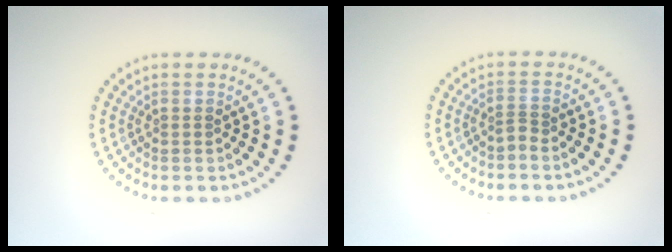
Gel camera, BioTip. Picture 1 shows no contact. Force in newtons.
{"total": 0.8, "press": 0.5, "slide": 0.6}